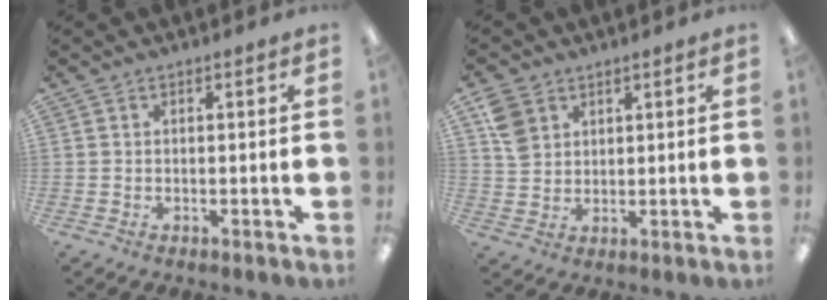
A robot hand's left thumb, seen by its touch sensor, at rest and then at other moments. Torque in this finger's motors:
{"motor_torque": [1.03, 0.90, 0.60, -0.91, 0.29]}